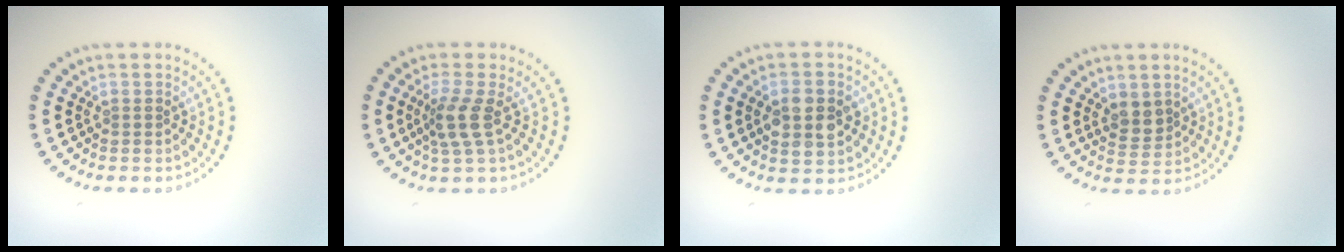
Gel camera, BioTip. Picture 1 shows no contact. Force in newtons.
{"total": 2.6, "press": 2.0, "slide": 1.8}
{"total": 3.7, "press": 3.7, "slide": 0.0}
{"total": 1.9, "press": 1.8, "slide": 0.8}